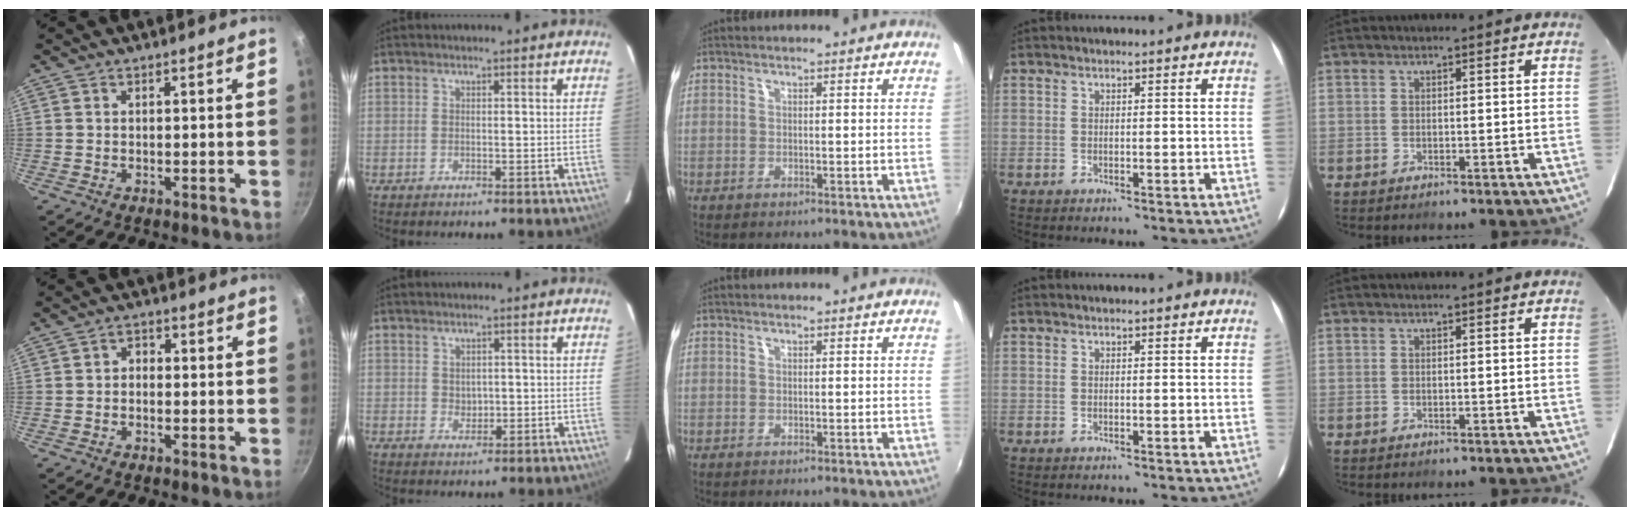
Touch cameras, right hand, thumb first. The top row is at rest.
{"thumb": {"total": 2.2, "force": [-0.4, 1.8, 1.3], "torque": [-0.014, 0.012, -0.010]}, "index": {"total": 2.2, "force": [0.2, 2.0, 0.9], "torque": [-0.012, 0.000, 0.009]}}